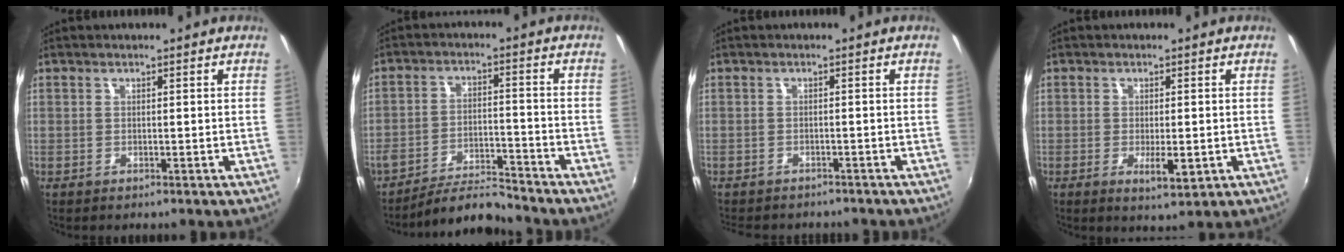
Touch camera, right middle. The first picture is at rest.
{"total": 7.9, "force": [-7.8, 0.2, 1.5], "torque": [-0.042, 0.008, -0.133]}
{"total": 6.1, "force": [-5.5, 1.8, 2.1], "torque": [-0.052, -0.017, -0.077]}
{"total": 3.8, "force": [-0.9, 1.2, 3.5], "torque": [-0.062, -0.010, -0.012]}